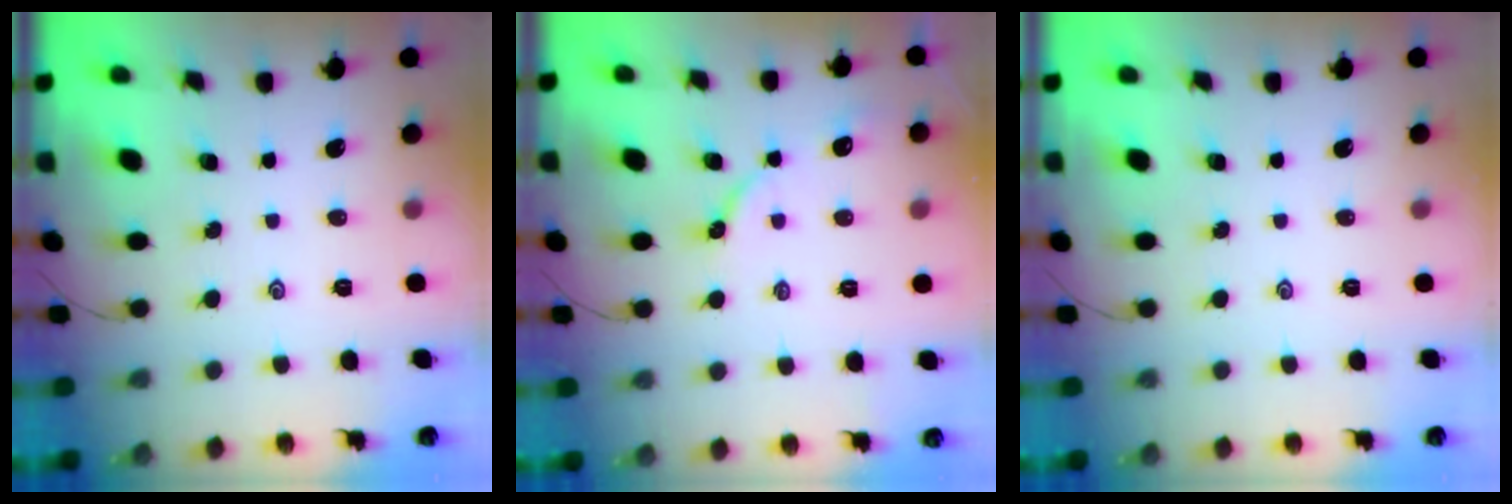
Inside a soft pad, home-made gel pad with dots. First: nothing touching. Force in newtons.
{"total": 5.8, "press": 5.8, "slide": 0.6}
{"total": 0.0}